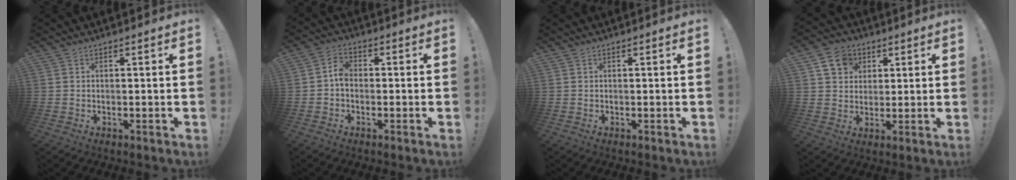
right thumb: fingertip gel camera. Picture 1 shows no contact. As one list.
[{"total": 4.3, "force": [-1.0, 2.9, 3.0], "torque": [-0.049, 0.012, -0.018]}, {"total": 0.0}, {"total": 9.5, "force": [4.1, 7.9, 3.4], "torque": [-0.050, -0.013, 0.083]}]